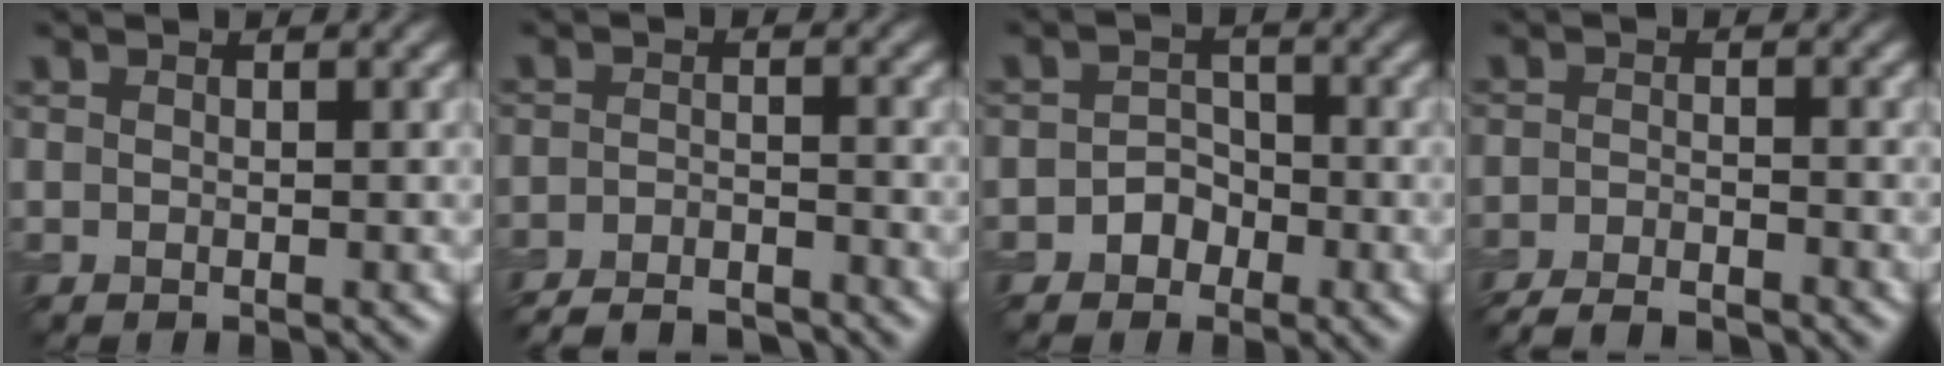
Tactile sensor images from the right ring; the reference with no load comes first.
{"total": 5.3, "force": [-4.8, 1.0, 1.9], "torque": [-0.030, -0.011, -0.081]}
{"total": 2.2, "force": [-1.1, 1.7, 0.8], "torque": [-0.009, 0.006, -0.022]}
{"total": 4.8, "force": [-4.3, 0.9, 1.9], "torque": [-0.036, -0.014, -0.077]}